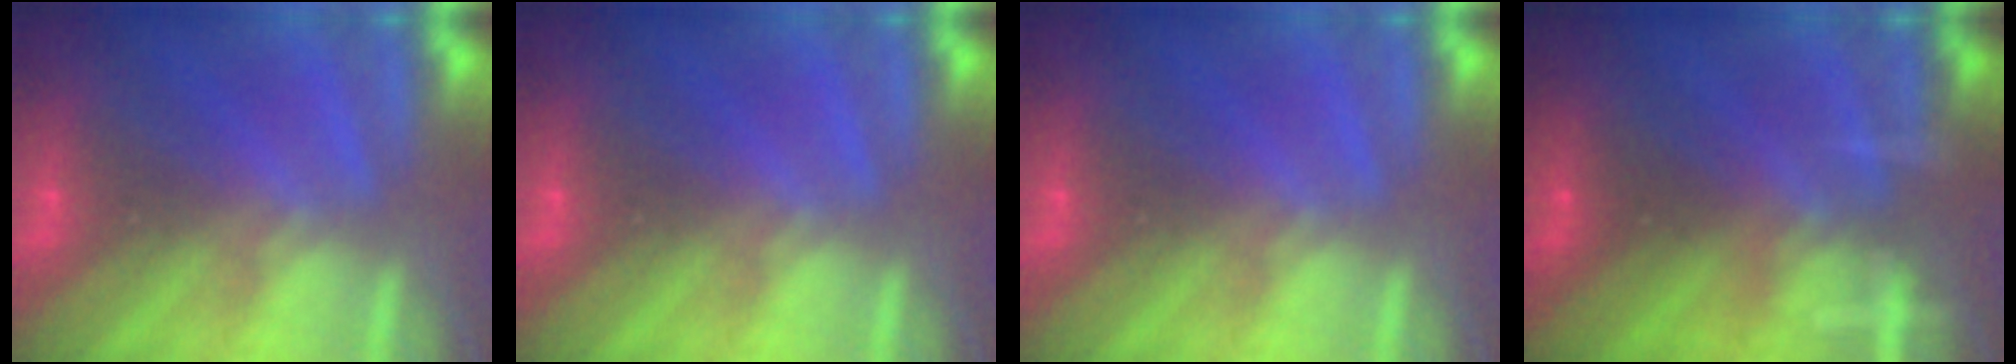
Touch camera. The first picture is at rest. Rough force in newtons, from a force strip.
{"total": 0.0}
{"total": 0.0}
{"total": 3.2}